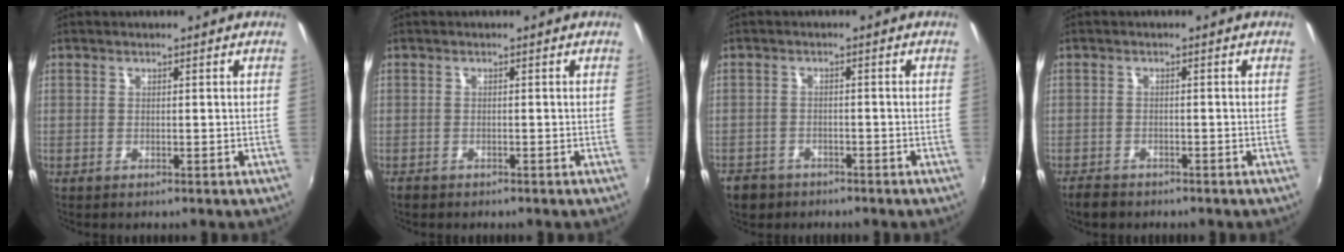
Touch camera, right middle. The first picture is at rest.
{"total": 1.3, "force": [-1.1, 0.7, 0.3], "torque": [-0.010, -0.002, -0.019]}
{"total": 4.9, "force": [-3.4, 3.3, 1.2], "torque": [-0.043, -0.002, -0.055]}
{"total": 3.0, "force": [-2.5, 1.3, 0.9], "torque": [-0.031, -0.005, -0.047]}